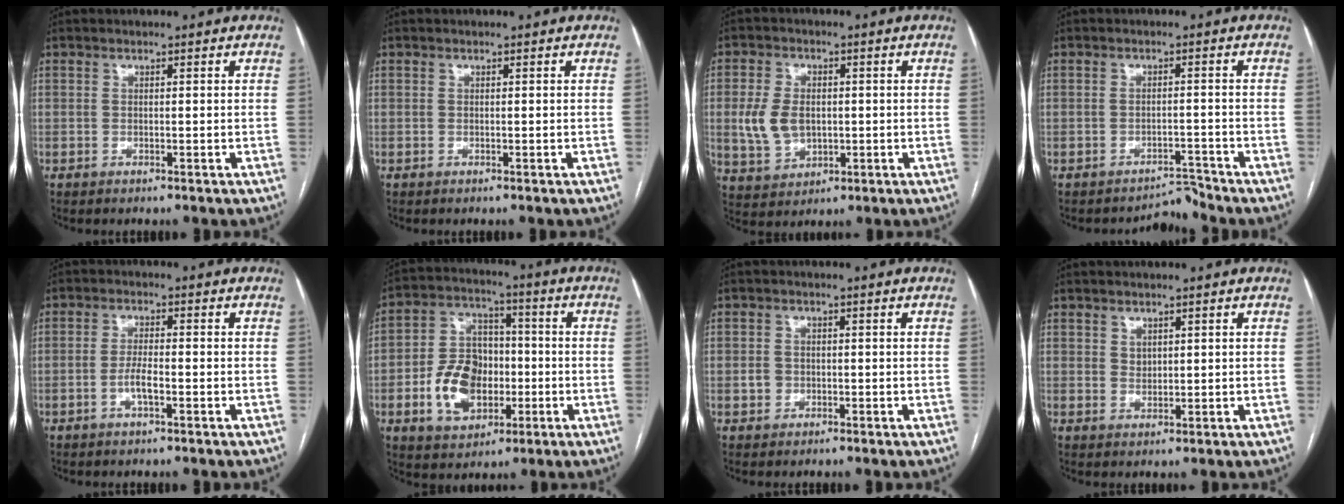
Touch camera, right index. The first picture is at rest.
{"total": 0.0}
{"total": 7.4, "force": [-0.1, 5.3, 5.3], "torque": [-0.117, 0.010, 0.009]}
{"total": 2.8, "force": [-2.6, -0.1, -0.9], "torque": [0.021, 0.003, -0.035]}
{"total": 3.3, "force": [-1.2, 0.6, 3.0], "torque": [-0.058, 0.002, -0.024]}
{"total": 12.3, "force": [-3.1, 8.5, 8.4], "torque": [-0.176, 0.022, -0.046]}
{"total": 1.9, "force": [-0.5, 1.7, 0.6], "torque": [-0.009, 0.006, -0.006]}
{"total": 1.5, "force": [0.8, 1.1, 0.6], "torque": [-0.006, -0.005, 0.017]}